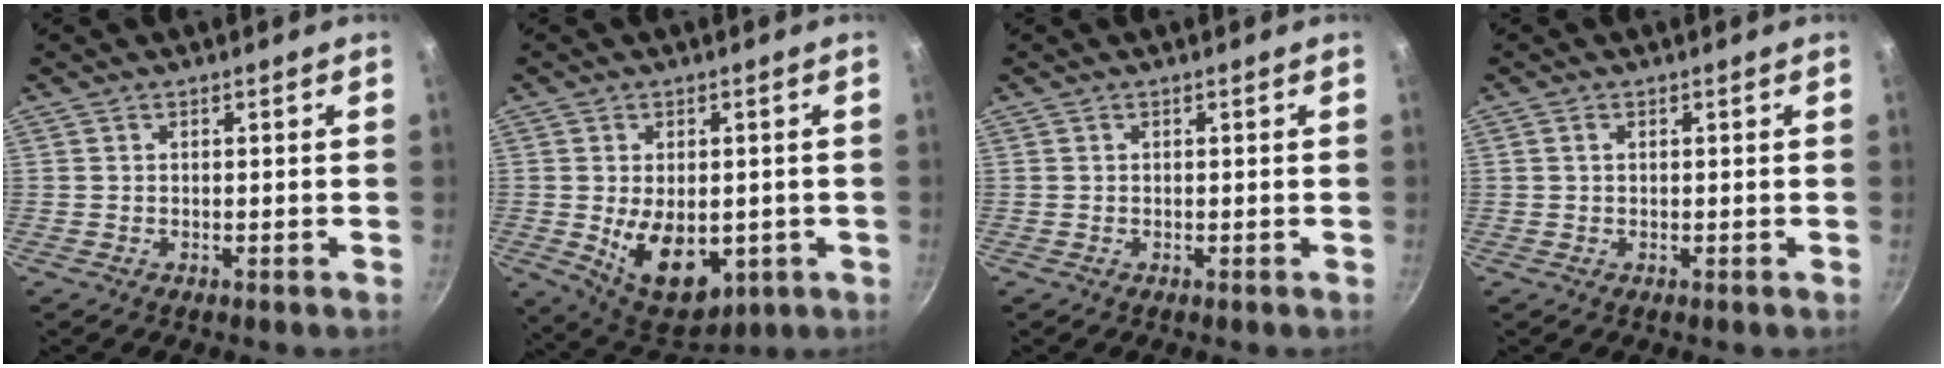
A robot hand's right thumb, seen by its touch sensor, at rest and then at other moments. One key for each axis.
{"total": 13.2, "fx": -1.9, "fy": 8.3, "fz": 10.1, "tx": -0.121, "ty": -0.016, "tz": -0.006}
{"total": 0.0}
{"total": 0.9, "fx": 0.2, "fy": 0.6, "fz": 0.6, "tx": -0.011, "ty": 0.004, "tz": 0.004}